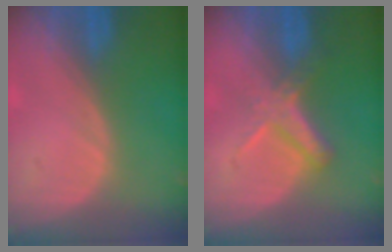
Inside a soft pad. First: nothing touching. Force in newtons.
{"total": 5.6, "press": 5.2, "slide": 2.2}